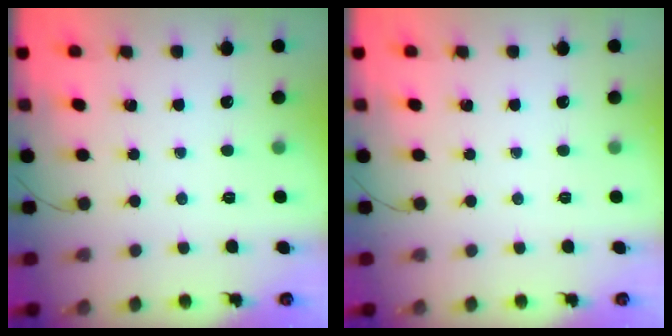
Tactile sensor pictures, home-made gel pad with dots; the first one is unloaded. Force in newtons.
{"total": 0.0}